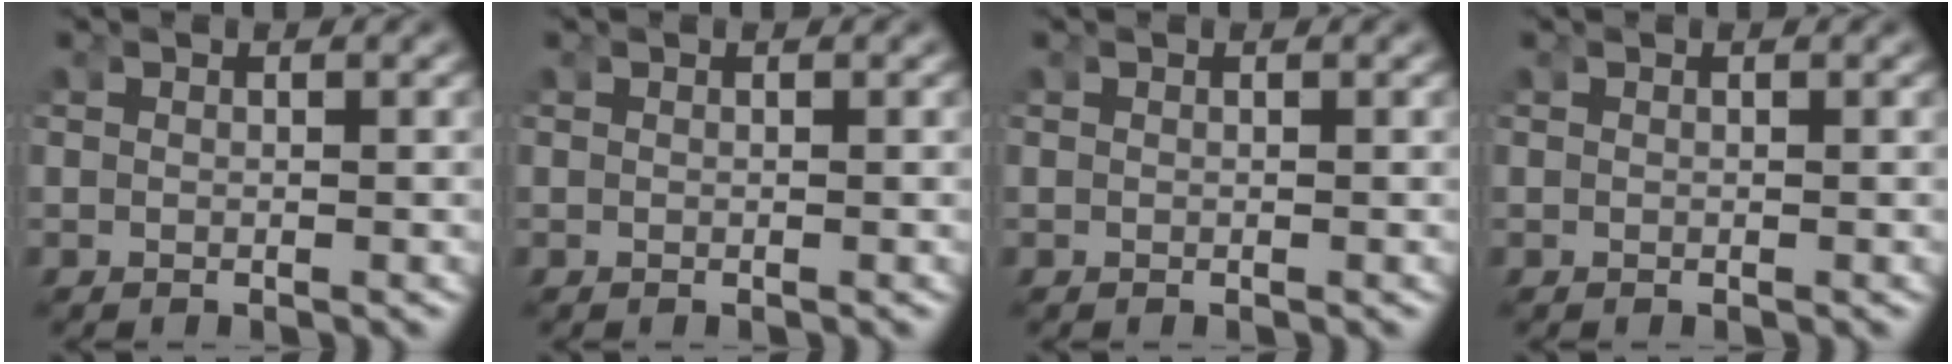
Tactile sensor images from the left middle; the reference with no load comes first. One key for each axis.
{"total": 0.0}
{"total": 0.0}
{"total": 0.0}